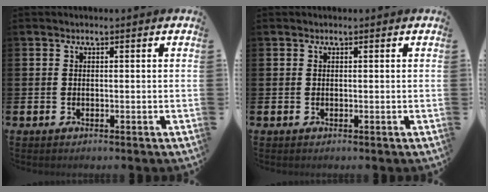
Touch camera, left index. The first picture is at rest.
{"total": 0.0}